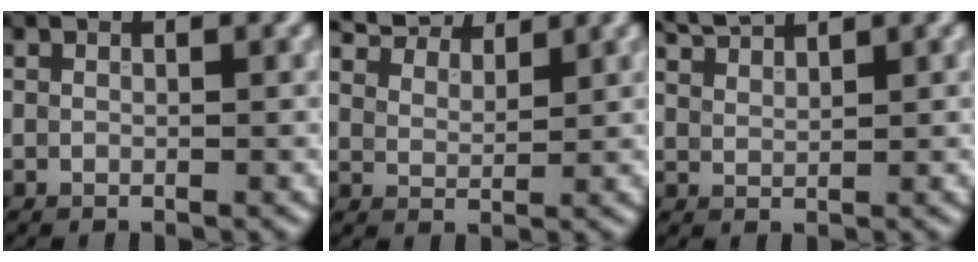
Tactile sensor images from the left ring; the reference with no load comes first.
{"total": 6.9, "force": [6.1, 2.1, 2.3], "torque": [-0.057, 0.010, 0.100]}
{"total": 2.5, "force": [2.4, 0.3, 0.7], "torque": [-0.011, 0.007, 0.048]}